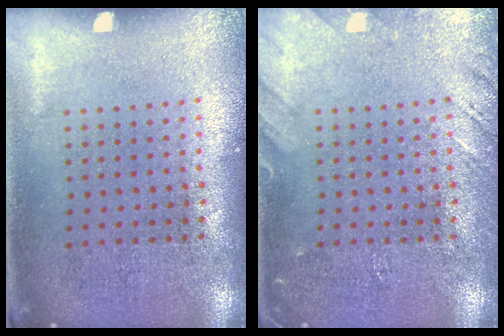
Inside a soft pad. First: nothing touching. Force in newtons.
{"total": 2.0, "press": 2.0, "slide": 0.2}